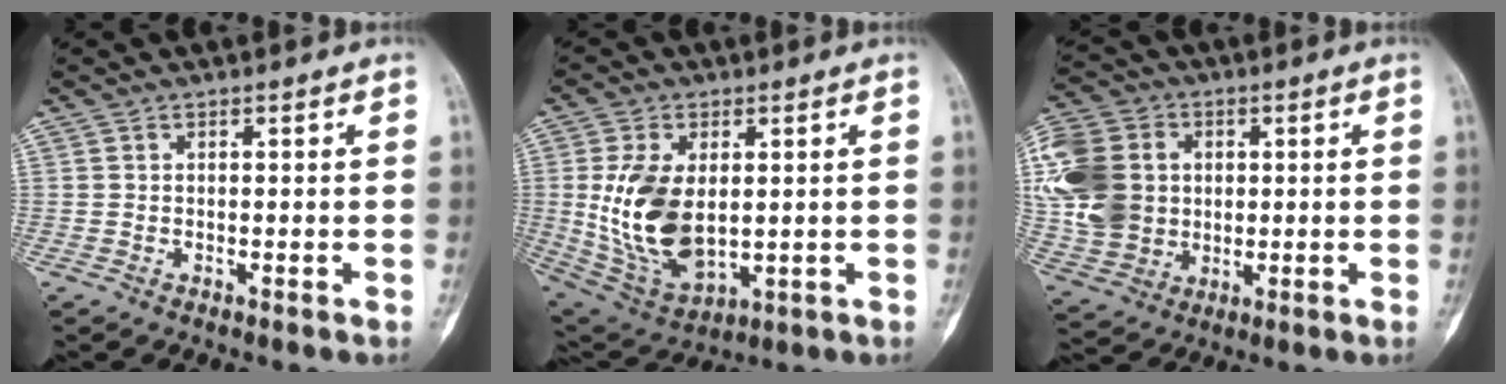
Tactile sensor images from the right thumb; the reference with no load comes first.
{"total": 15.2, "force": [0.8, 8.9, 12.3], "torque": [-0.228, -0.011, 0.037]}
{"total": 19.9, "force": [2.5, 15.6, 12.2], "torque": [-0.268, 0.019, 0.058]}